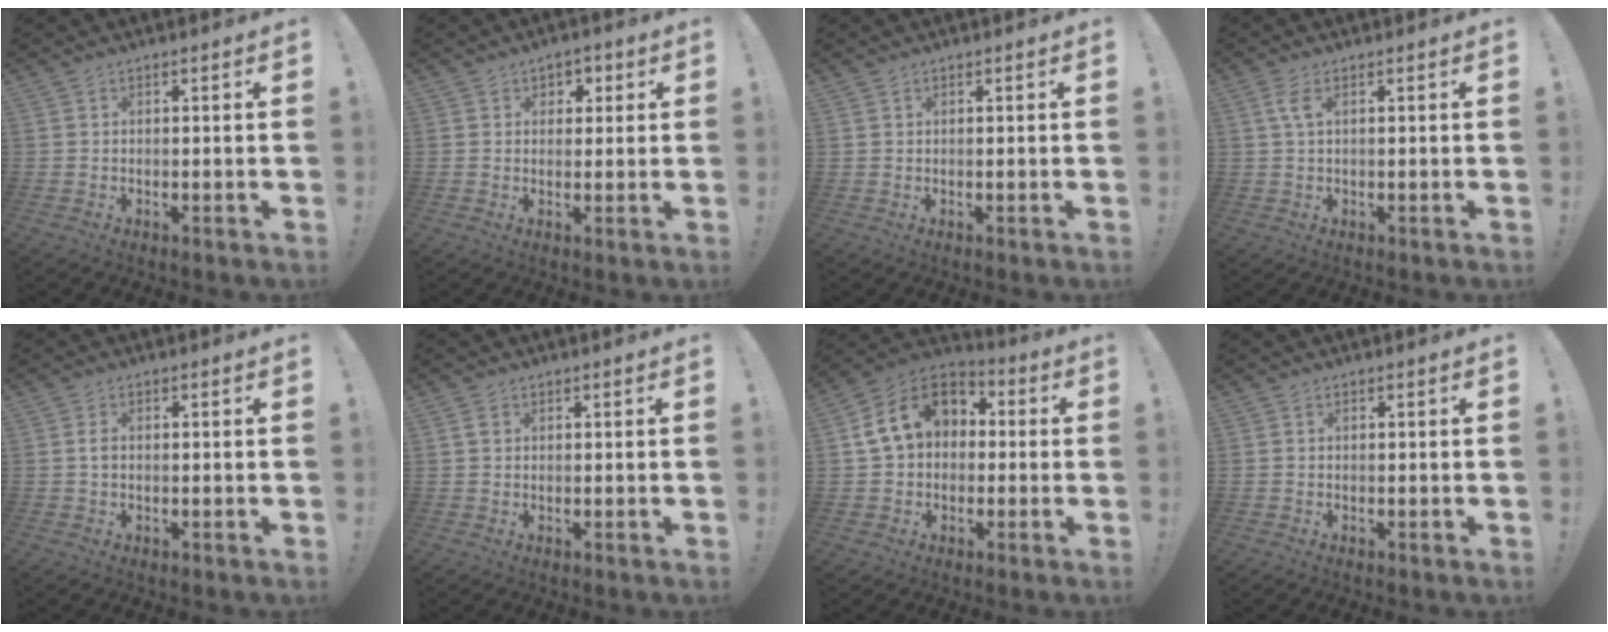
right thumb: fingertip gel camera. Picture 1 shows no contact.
{"total": 3.5, "force": [1.0, 3.3, 0.9], "torque": [-0.002, -0.004, 0.014]}
{"total": 0.6, "force": [0.5, 0.4, 0.2], "torque": [-0.002, 0.000, 0.008]}
{"total": 3.1, "force": [0.9, 0.9, 2.9], "torque": [-0.063, 0.005, 0.017]}
{"total": 1.5, "force": [0.0, 0.9, 1.2], "torque": [-0.020, 0.003, -0.001]}
{"total": 1.4, "force": [0.6, 1.2, 0.4], "torque": [-0.005, 0.003, 0.010]}
{"total": 15.3, "force": [3.8, 11.4, 9.5], "torque": [-0.151, 0.008, 0.073]}
{"total": 0.0}